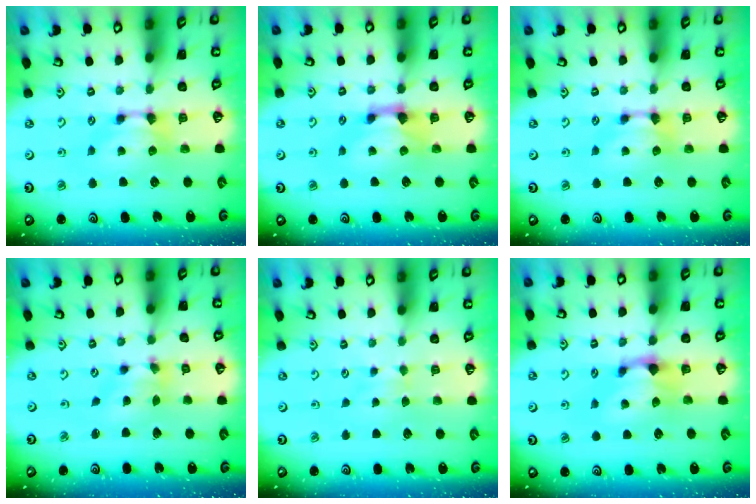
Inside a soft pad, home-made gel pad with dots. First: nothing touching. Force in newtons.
{"total": 1.6, "press": 0.9, "slide": 1.3}
{"total": 0.0}
{"total": 2.8, "press": 2.4, "slide": 1.5}
{"total": 2.5, "press": 2.5, "slide": 0.5}
{"total": 1.2, "press": 0.1, "slide": 1.2}